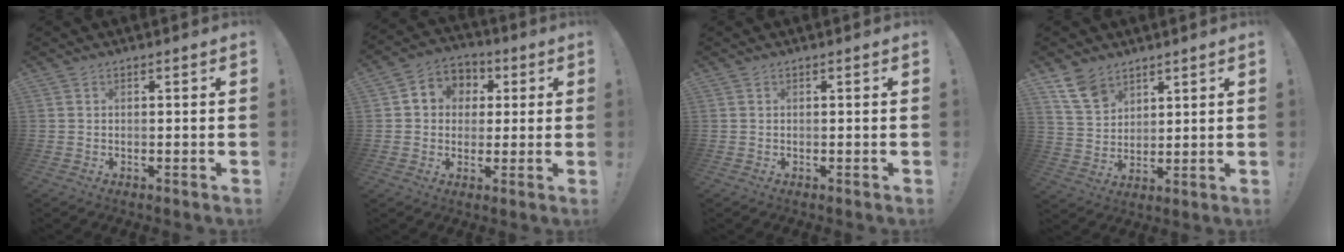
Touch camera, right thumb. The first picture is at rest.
{"total": 7.2, "force": [0.4, 6.8, 2.2], "torque": [-0.036, 0.006, 0.014]}
{"total": 0.0}
{"total": 9.9, "force": [6.8, 5.9, 3.9], "torque": [-0.073, -0.035, 0.136]}